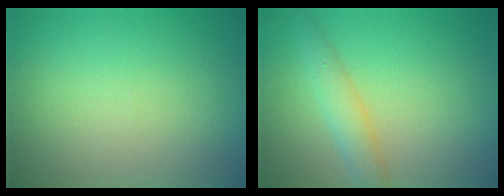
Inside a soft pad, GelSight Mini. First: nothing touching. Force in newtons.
{"total": 2.7, "press": 2.7, "slide": 0.2}